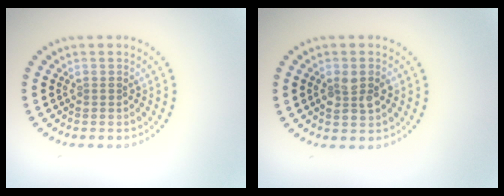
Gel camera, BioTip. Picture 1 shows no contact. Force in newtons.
{"total": 2.7, "press": 2.7, "slide": 0.3}